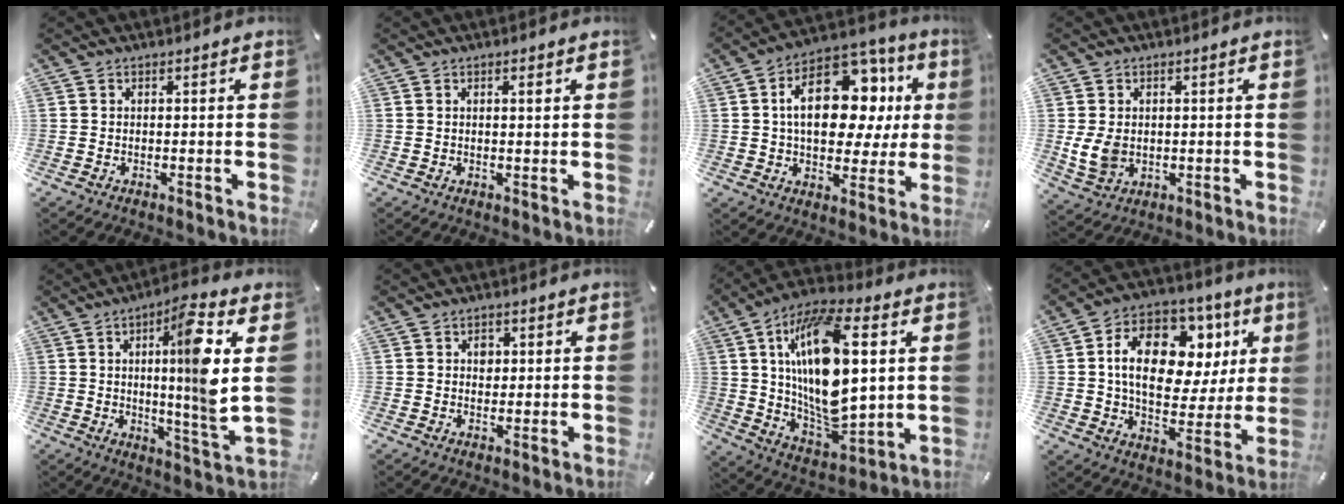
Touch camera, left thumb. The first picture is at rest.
{"total": 1.1, "force": [0.4, 0.2, 1.0], "torque": [-0.011, -0.003, 0.005]}
{"total": 21.3, "force": [5.0, 13.1, 16.0], "torque": [-0.251, -0.012, 0.083]}
{"total": 6.5, "force": [0.2, 5.3, 3.7], "torque": [-0.078, -0.003, 0.003]}
{"total": 13.8, "force": [3.6, 0.1, 13.3], "torque": [-0.219, -0.019, 0.047]}
{"total": 2.4, "force": [0.5, 2.1, 1.2], "torque": [-0.002, -0.002, 0.001]}
{"total": 22.3, "force": [6.3, 10.9, 18.4], "torque": [-0.369, -0.029, 0.102]}
{"total": 18.1, "force": [5.9, 11.9, 12.4], "torque": [-0.196, -0.014, 0.106]}